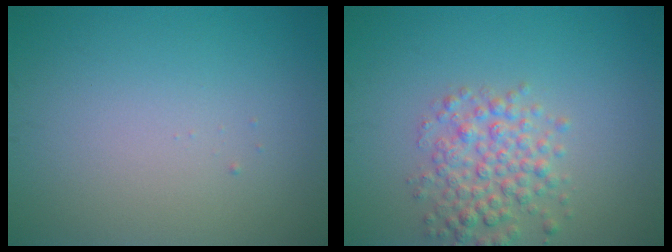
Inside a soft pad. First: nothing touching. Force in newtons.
{"total": 3.8, "press": 3.8, "slide": 0.1}